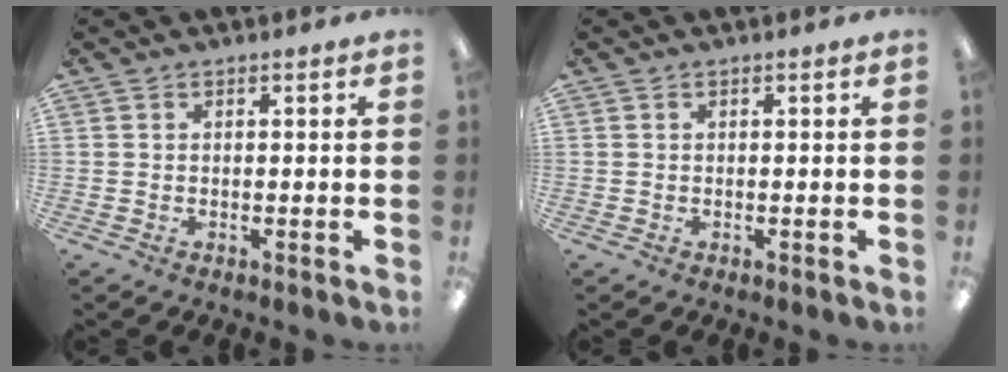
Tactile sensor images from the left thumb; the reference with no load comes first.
{"total": 0.0}